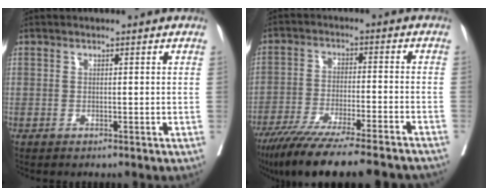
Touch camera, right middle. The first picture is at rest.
{"total": 21.1, "force": [-18.1, 1.6, 10.8], "torque": [-0.139, -0.044, -0.265]}